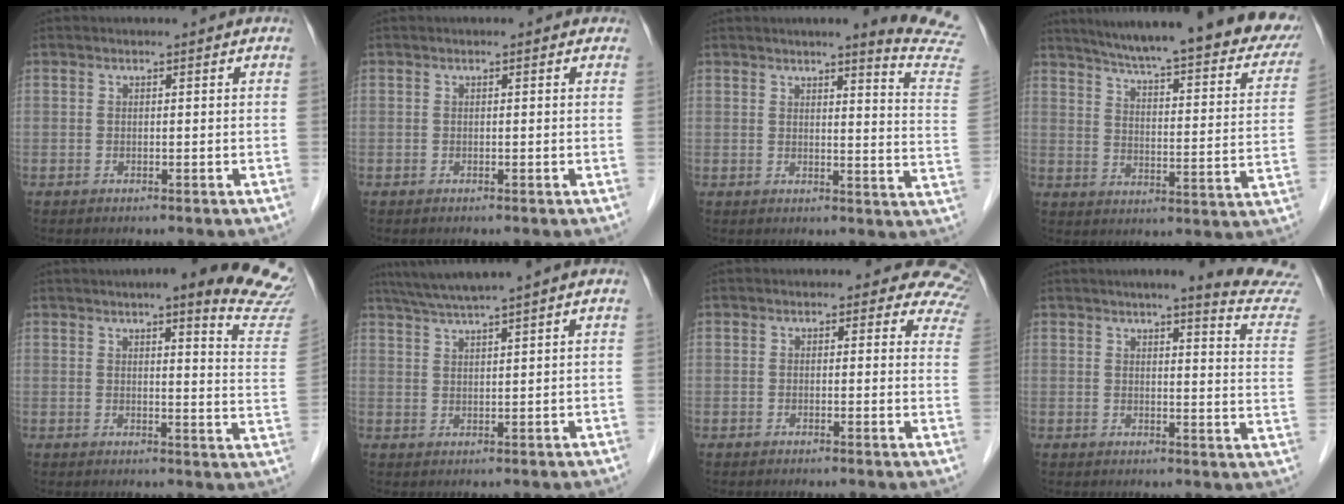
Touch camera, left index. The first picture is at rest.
{"total": 0.0}
{"total": 12.0, "force": [10.8, -1.3, 5.1], "torque": [-0.054, -0.088, 0.097]}
{"total": 29.5, "force": [24.7, 4.4, 15.5], "torque": [-0.215, -0.050, 0.297]}
{"total": 17.3, "force": [15.2, 1.1, 8.2], "torque": [-0.084, -0.065, 0.150]}
{"total": 5.8, "force": [4.6, -1.3, 3.3], "torque": [-0.062, 0.015, 0.085]}
{"total": 8.0, "force": [6.1, 4.2, 3.0], "torque": [0.004, -0.008, 0.028]}
{"total": 13.3, "force": [12.3, -1.1, 4.9], "torque": [-0.053, -0.083, 0.122]}